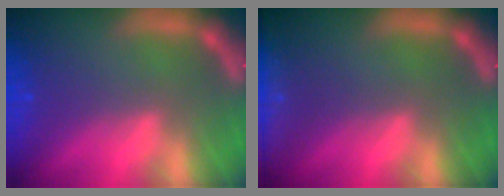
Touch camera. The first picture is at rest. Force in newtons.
{"total": 7.4}